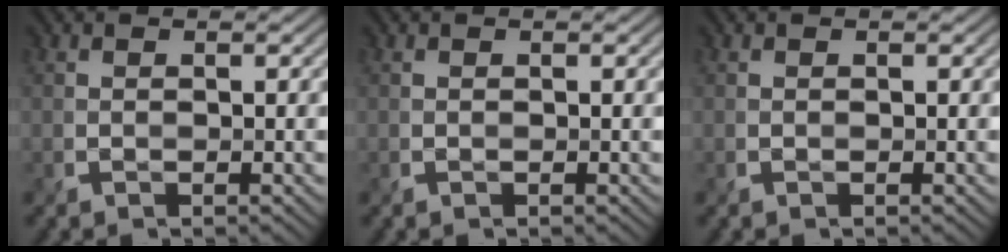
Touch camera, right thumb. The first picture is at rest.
{"total": 0.0}
{"total": 0.0}